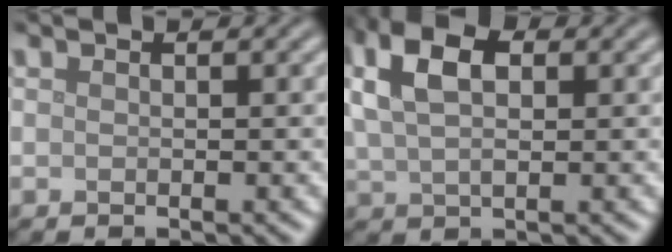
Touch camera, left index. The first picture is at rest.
{"total": 6.4, "force": [2.4, 3.5, 4.8], "torque": [-0.104, 0.015, 0.039]}